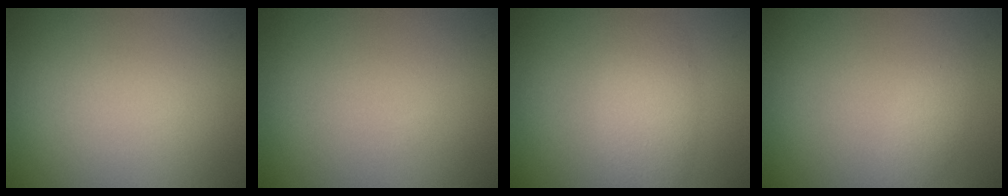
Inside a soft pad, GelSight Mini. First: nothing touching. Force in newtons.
{"total": 0.0}
{"total": 3.5, "press": 3.5, "slide": 0.1}
{"total": 1.2, "press": 1.2, "slide": 0.0}